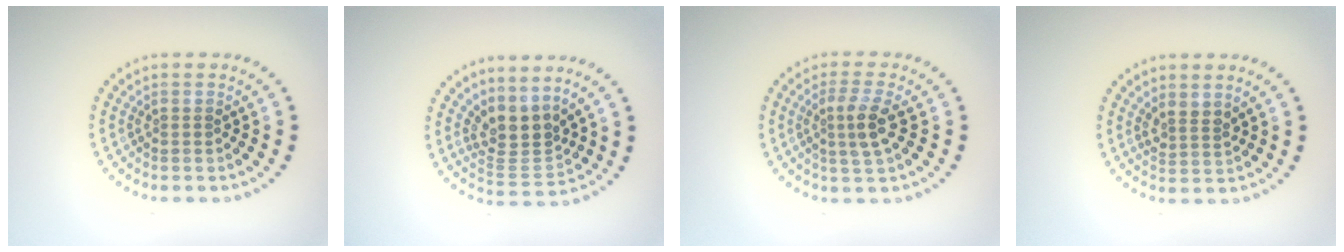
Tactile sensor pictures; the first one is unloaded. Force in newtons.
{"total": 3.3, "press": 2.4, "slide": 2.2}
{"total": 2.8, "press": 2.5, "slide": 1.2}
{"total": 1.8, "press": 1.3, "slide": 1.2}